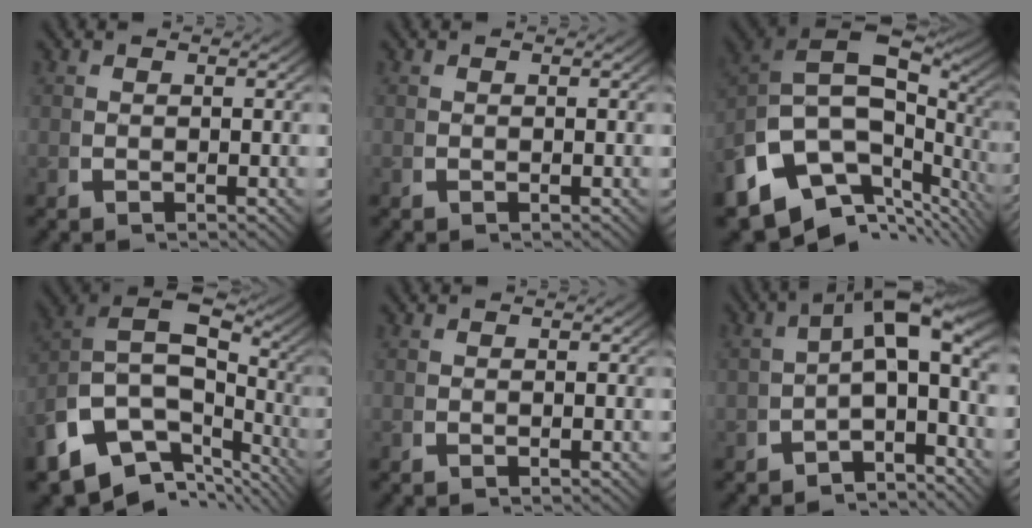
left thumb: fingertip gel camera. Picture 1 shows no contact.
{"total": 0.0}
{"total": 18.6, "force": [-4.7, 12.6, 12.9], "torque": [-0.279, -0.061, -0.051]}
{"total": 14.9, "force": [-2.0, 10.4, 10.6], "torque": [-0.232, -0.047, -0.018]}
{"total": 0.0}
{"total": 7.5, "force": [0.2, 4.0, 6.4], "torque": [-0.091, 0.001, -0.003]}